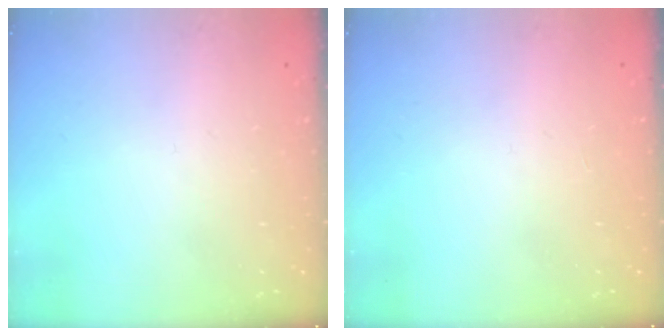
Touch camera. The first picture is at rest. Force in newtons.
{"total": 0.0}